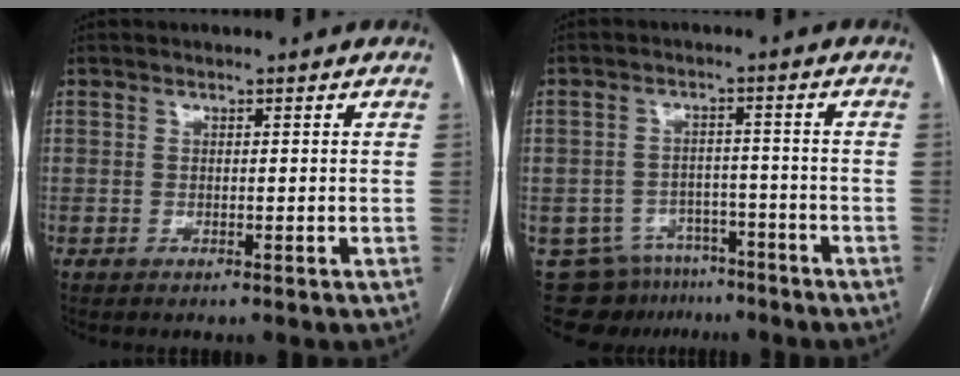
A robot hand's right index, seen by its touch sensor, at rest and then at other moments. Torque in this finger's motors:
{"motor_torque": [-1.47, 0.01, -1.05, -0.22]}